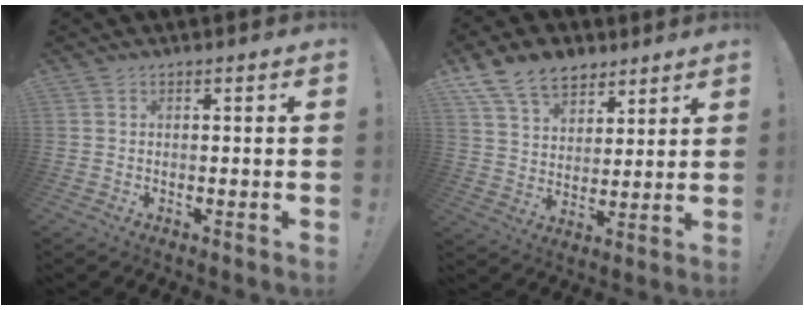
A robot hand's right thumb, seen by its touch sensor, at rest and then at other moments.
{"total": 13.5, "force": [9.0, 8.7, 5.2], "torque": [-0.092, -0.051, 0.173]}